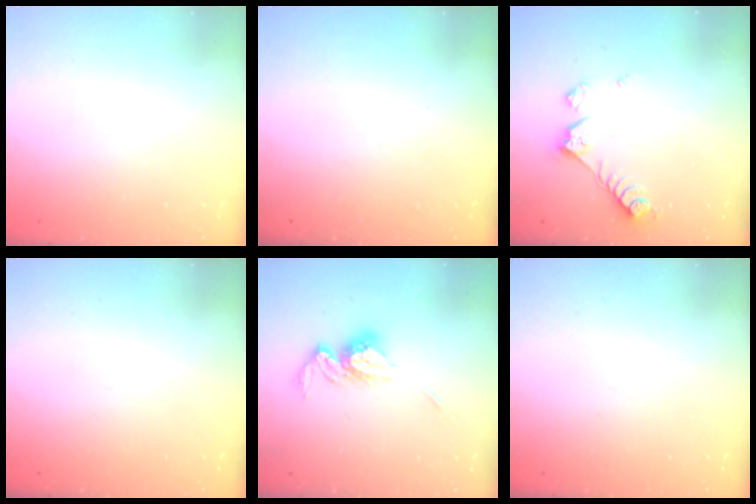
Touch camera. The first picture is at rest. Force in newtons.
{"total": 0.0}
{"total": 8.5, "press": 8.5, "slide": 0.5}
{"total": 0.0}
{"total": 11.8, "press": 11.8, "slide": 0.5}
{"total": 0.0}